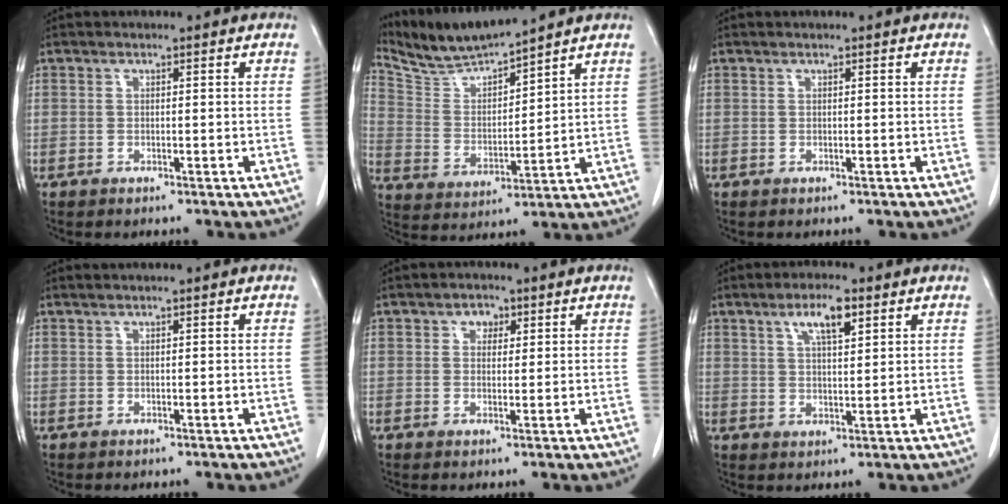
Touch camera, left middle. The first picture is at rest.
{"total": 9.2, "force": [8.9, -0.8, 2.1], "torque": [-0.060, -0.002, 0.187]}
{"total": 0.0}
{"total": 0.8, "force": [0.7, -0.2, 0.4], "torque": [-0.012, 0.007, 0.018]}
{"total": 2.3, "force": [1.1, 1.6, 1.1], "torque": [-0.015, 0.004, 0.016]}
{"total": 5.7, "force": [3.2, 1.3, 4.5], "torque": [-0.083, 0.005, 0.054]}